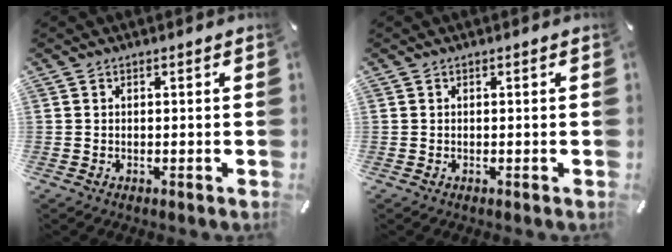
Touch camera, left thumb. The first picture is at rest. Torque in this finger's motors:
{"motor_torque": [-0.03, 0.01, -0.04, 0.00, 0.00]}